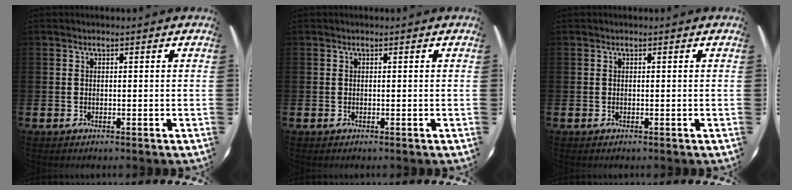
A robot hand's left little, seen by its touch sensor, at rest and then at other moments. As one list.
[{"total": 0.0}, {"total": 0.0}]